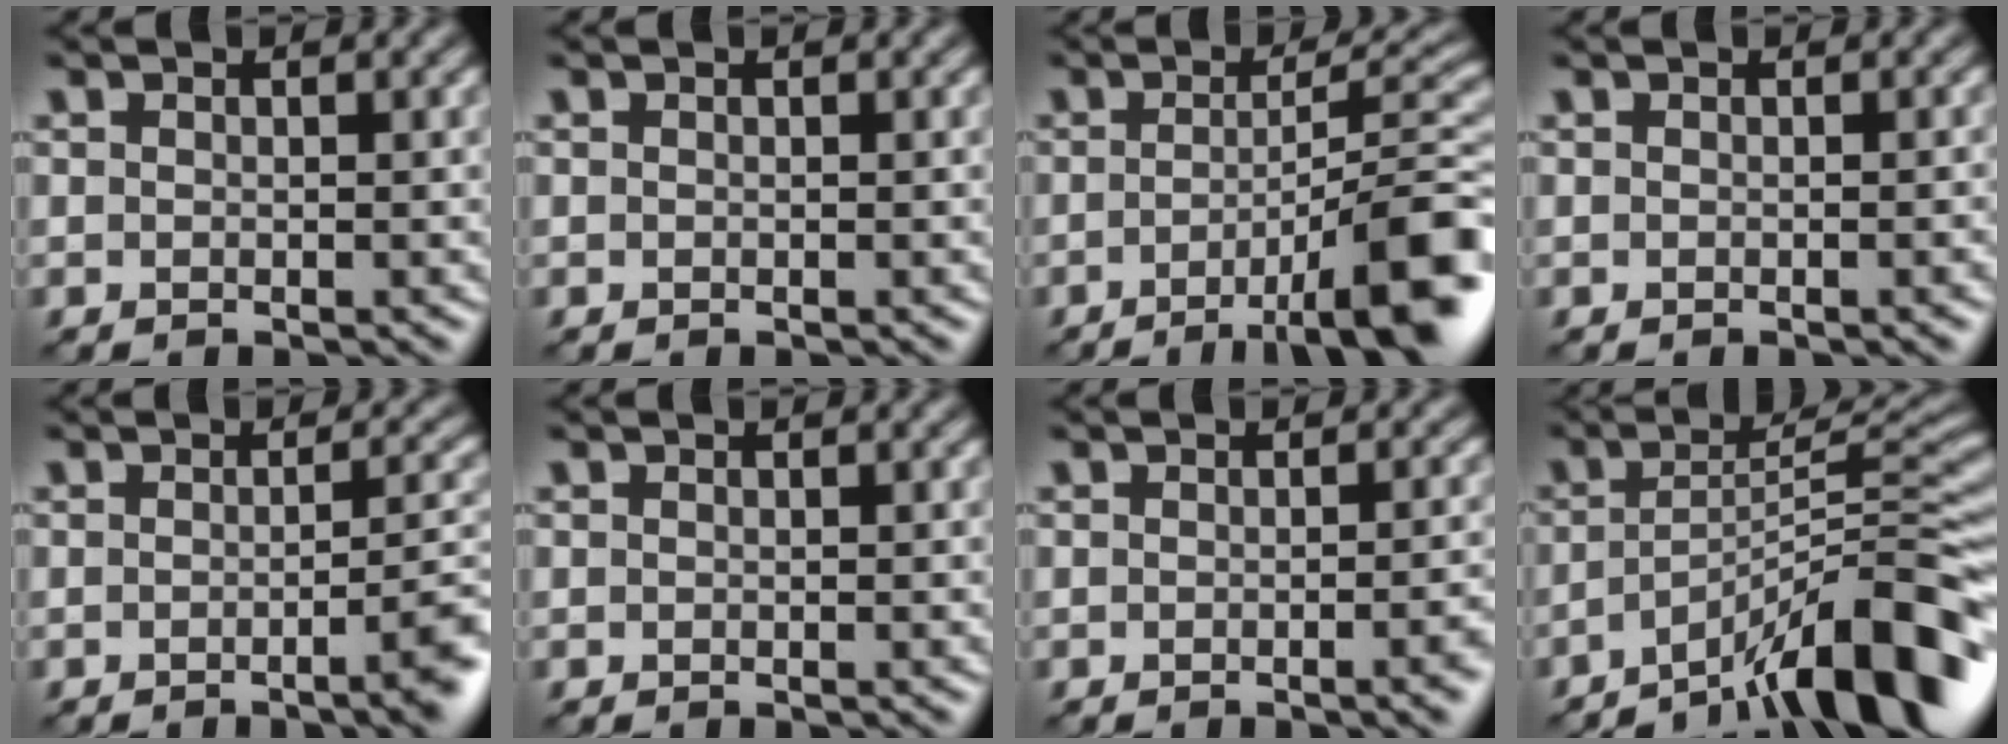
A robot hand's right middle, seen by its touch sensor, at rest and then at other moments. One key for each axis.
{"total": 0.0}
{"total": 9.6, "fx": -4.8, "fy": 1.3, "fz": 8.2, "tx": -0.107, "ty": 0.006, "tz": -0.078}
{"total": 1.3, "fx": -0.4, "fy": 0.5, "fz": 1.1, "tx": -0.010, "ty": 0.002, "tz": -0.003}
{"total": 3.7, "fx": -1.6, "fy": 0.4, "fz": 3.3, "tx": -0.044, "ty": -0.001, "tz": -0.029}
{"total": 0.0}
{"total": 3.1, "fx": -1.1, "fy": 0.9, "fz": 2.8, "tx": -0.026, "ty": -0.002, "tz": -0.014}
{"total": 10.7, "fx": -6.9, "fy": 1.4, "fz": 8.1, "tx": -0.106, "ty": 0.017, "tz": -0.120}